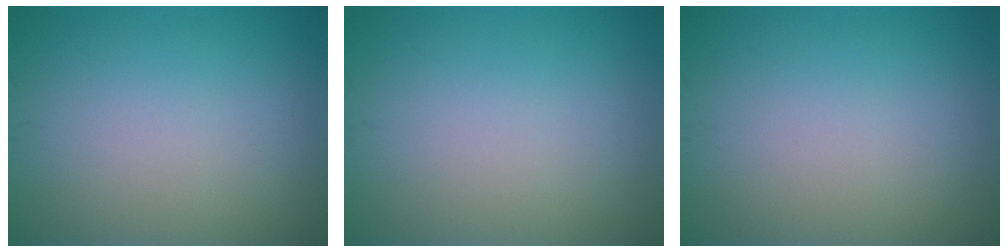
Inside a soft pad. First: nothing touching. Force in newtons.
{"total": 0.0}
{"total": 0.0}